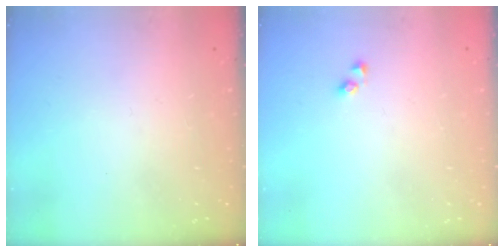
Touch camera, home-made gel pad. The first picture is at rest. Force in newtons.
{"total": 3.1, "press": 3.0, "slide": 0.5}